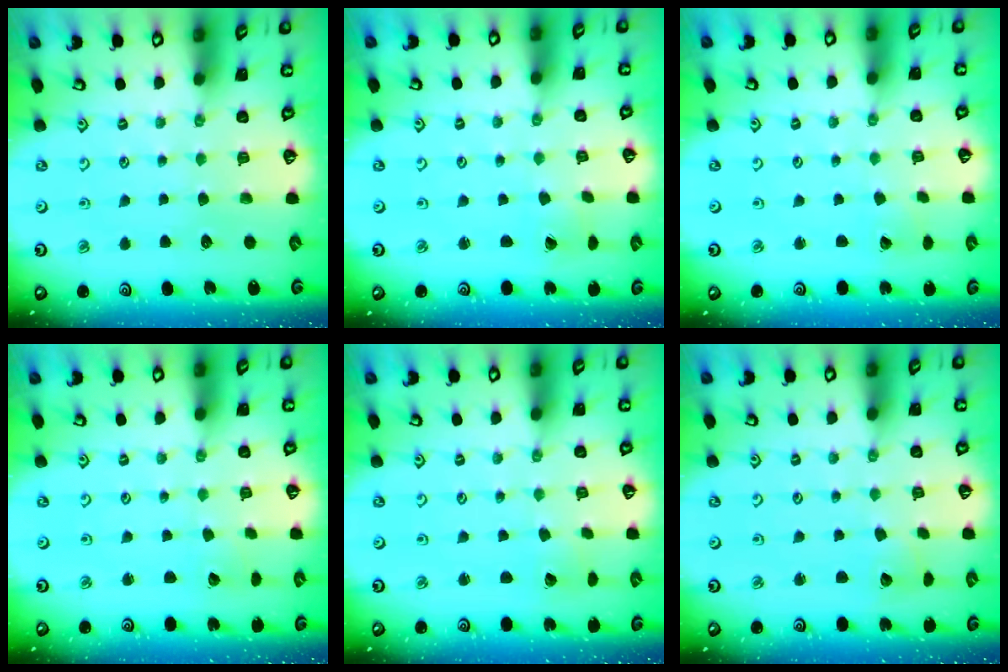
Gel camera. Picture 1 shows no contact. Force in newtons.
{"total": 1.2, "press": 1.2, "slide": 0.4}
{"total": 1.4, "press": 1.4, "slide": 0.2}
{"total": 1.8, "press": 1.8, "slide": 0.1}
{"total": 2.3, "press": 2.3, "slide": 0.1}
{"total": 2.4, "press": 2.4, "slide": 0.3}